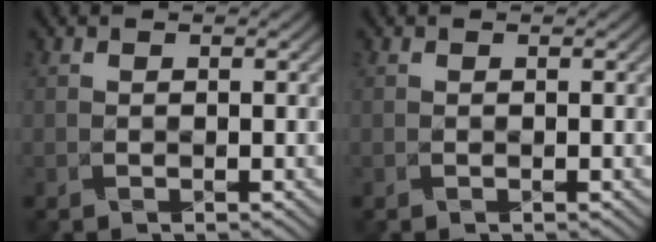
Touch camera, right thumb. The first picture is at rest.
{"total": 0.0}